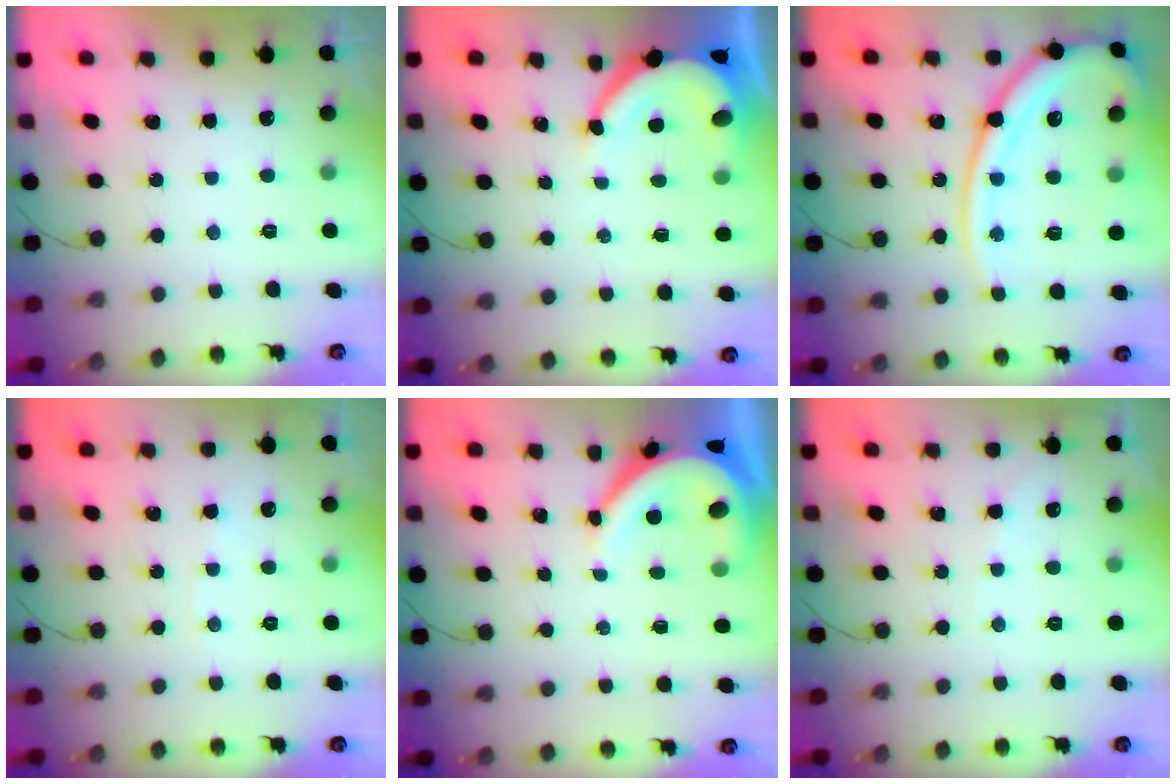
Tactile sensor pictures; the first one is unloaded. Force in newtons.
{"total": 7.3, "press": 7.2, "slide": 0.9}
{"total": 17.9, "press": 17.8, "slide": 1.8}
{"total": 2.6, "press": 2.6, "slide": 0.3}
{"total": 7.5, "press": 7.5, "slide": 0.9}
{"total": 2.7, "press": 2.7, "slide": 0.4}